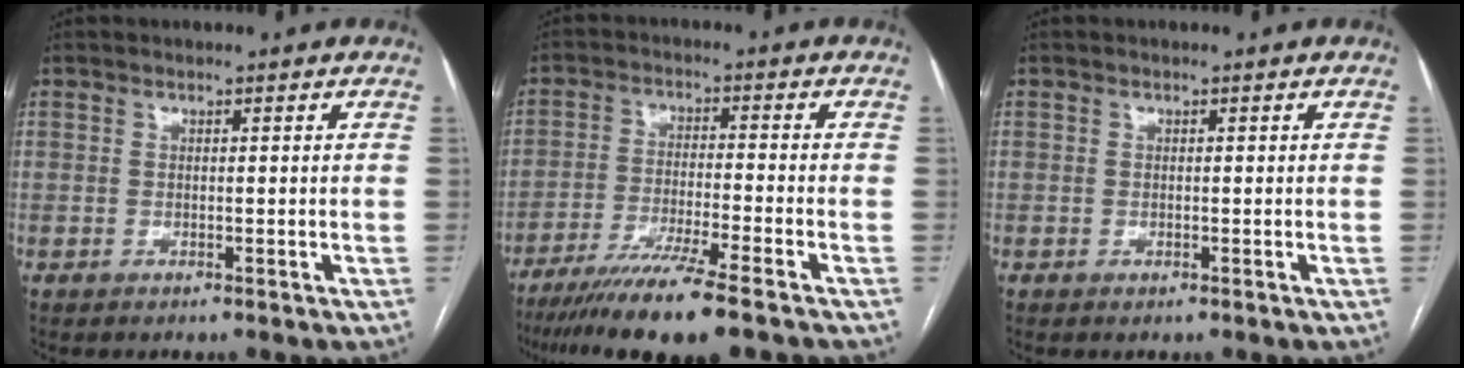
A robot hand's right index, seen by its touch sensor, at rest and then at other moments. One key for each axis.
{"total": 12.7, "fx": -9.8, "fy": -0.8, "fz": 8.0, "tx": -0.129, "ty": -0.036, "tz": -0.161}
{"total": 0.0}